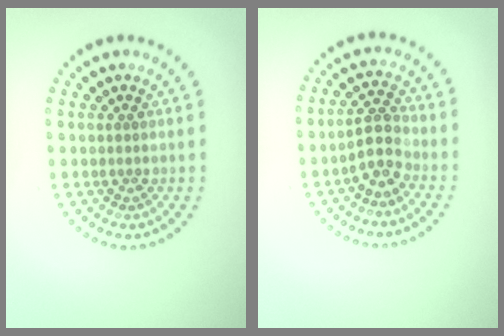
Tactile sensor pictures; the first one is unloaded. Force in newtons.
{"total": 2.9, "press": 2.6, "slide": 1.3}